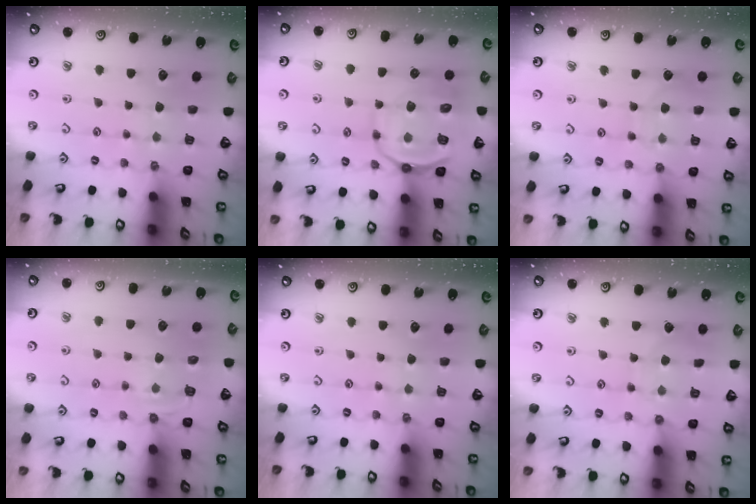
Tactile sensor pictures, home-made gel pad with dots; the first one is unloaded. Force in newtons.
{"total": 13.7, "press": 13.5, "slide": 1.7}
{"total": 5.5, "press": 5.5, "slide": 0.6}
{"total": 4.2, "press": 3.5, "slide": 2.3}
{"total": 0.0}
{"total": 5.0, "press": 5.0, "slide": 0.6}